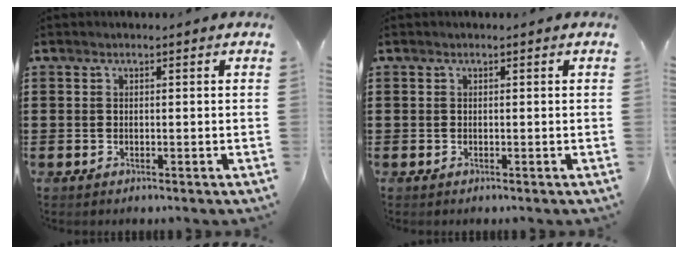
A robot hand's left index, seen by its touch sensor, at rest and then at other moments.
{"total": 0.0}